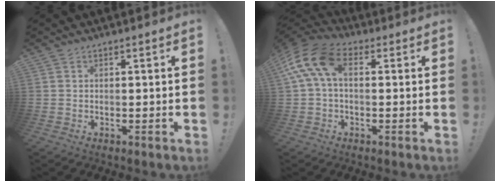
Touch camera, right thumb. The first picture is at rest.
{"total": 12.6, "force": [3.1, 6.7, 10.2], "torque": [-0.212, 0.000, 0.062]}